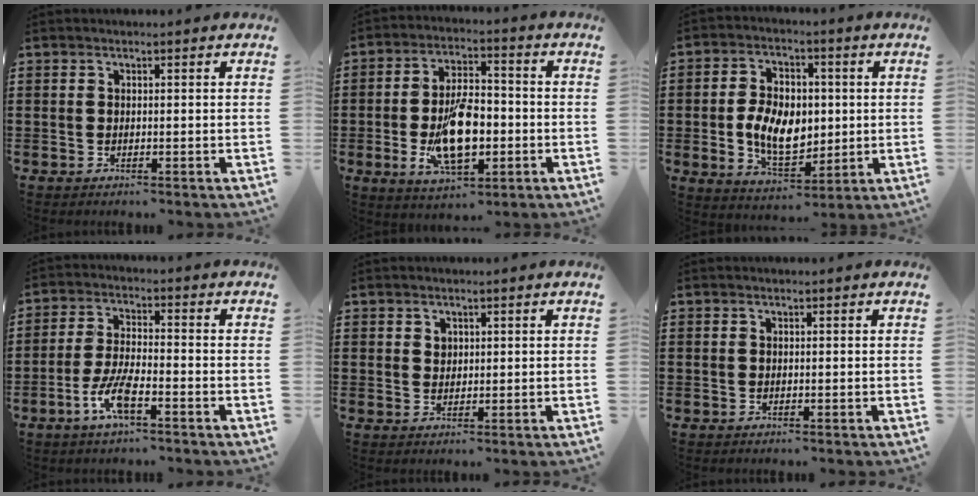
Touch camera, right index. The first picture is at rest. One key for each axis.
{"total": 11.6, "fx": -2.6, "fy": 5.5, "fz": 9.9, "tx": -0.185, "ty": -0.007, "tz": -0.047}
{"total": 8.7, "fx": -0.3, "fy": 5.7, "fz": 6.5, "tx": -0.138, "ty": 0.008, "tz": -0.007}
{"total": 6.5, "fx": -3.4, "fy": 1.5, "fz": 5.4, "tx": -0.127, "ty": -0.013, "tz": -0.068}
{"total": 1.4, "fx": 0.9, "fy": 1.1, "fz": 0.3, "tx": -0.009, "ty": 0.004, "tz": 0.017}
{"total": 0.0}